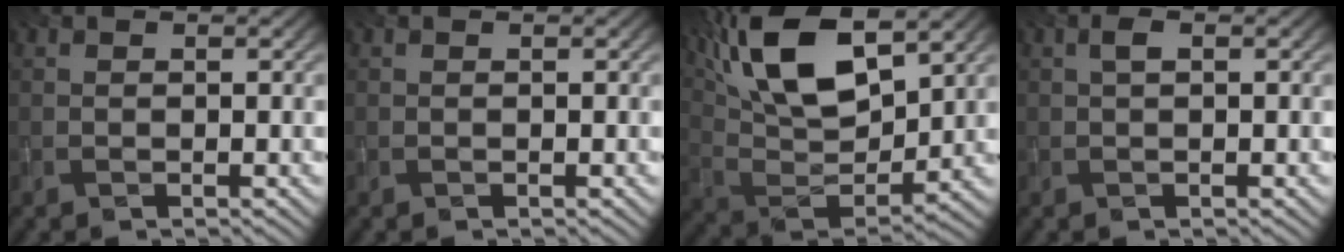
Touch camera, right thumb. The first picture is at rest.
{"total": 0.0}
{"total": 15.3, "force": [8.2, 6.3, 11.3], "torque": [-0.240, 0.008, 0.151]}
{"total": 1.2, "force": [0.3, 0.4, 1.1], "torque": [-0.027, 0.004, 0.005]}